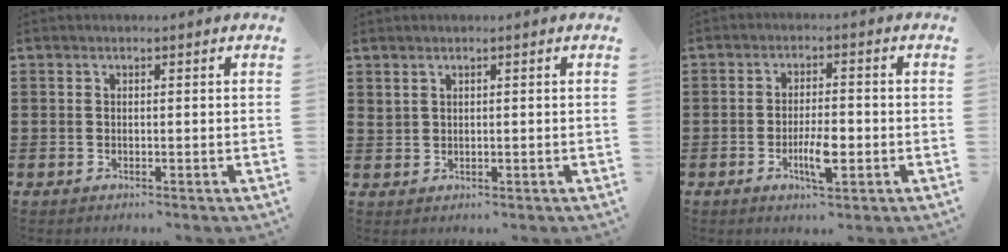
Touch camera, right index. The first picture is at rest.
{"total": 1.0, "force": [0.8, 0.5, 0.3], "torque": [-0.008, 0.002, 0.016]}
{"total": 5.4, "force": [-1.8, 1.7, 4.8], "torque": [-0.094, 0.001, -0.034]}